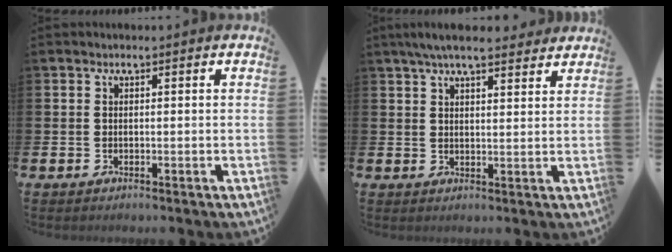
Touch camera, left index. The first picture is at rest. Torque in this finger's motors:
{"motor_torque": [0.65, -1.49, 0.50, 0.20]}